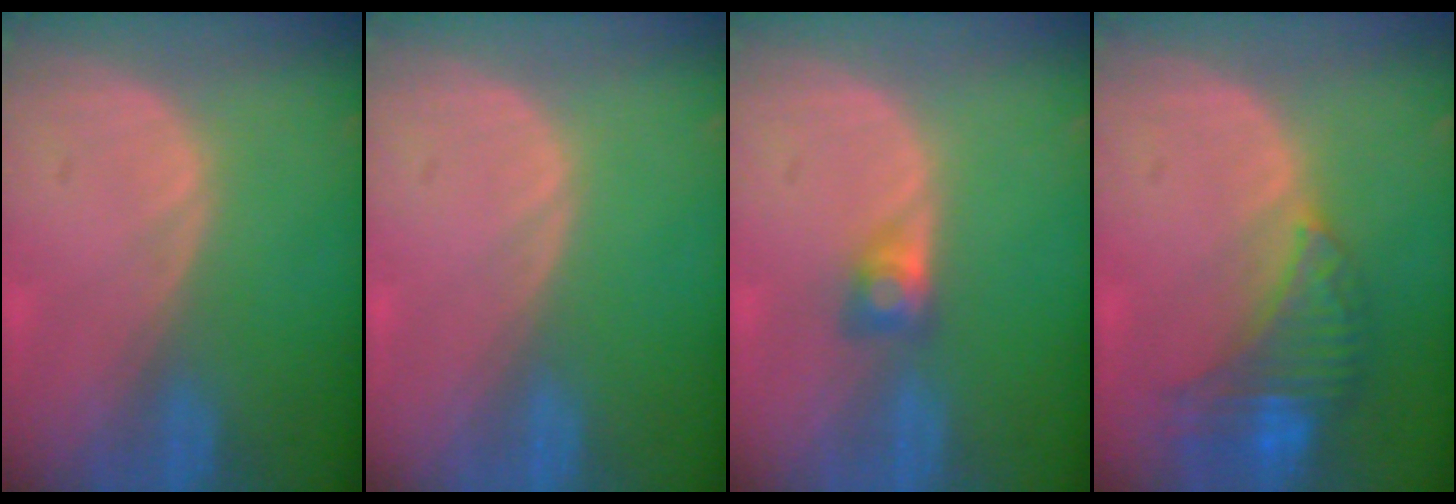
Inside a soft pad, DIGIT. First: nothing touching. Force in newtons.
{"total": 0.0}
{"total": 2.7, "press": 2.5, "slide": 1.1}
{"total": 8.3, "press": 7.2, "slide": 4.0}